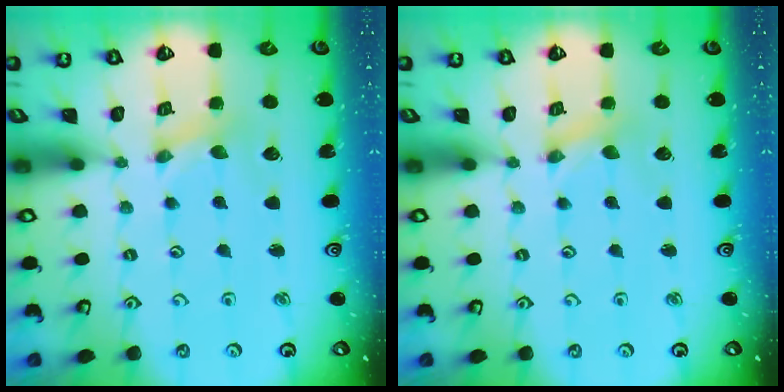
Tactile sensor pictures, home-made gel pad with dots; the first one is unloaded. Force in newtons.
{"total": 0.0}